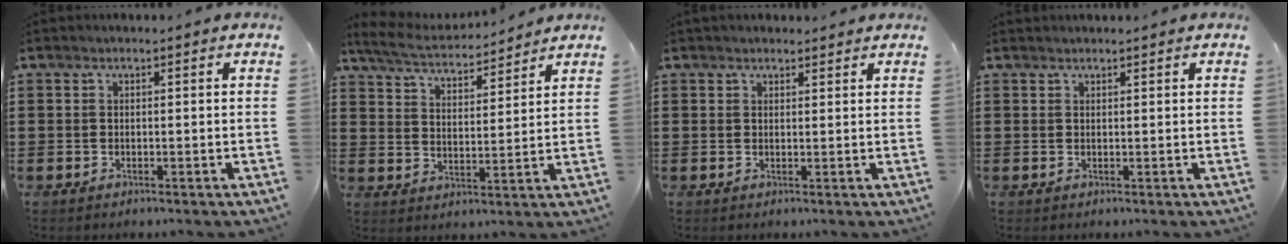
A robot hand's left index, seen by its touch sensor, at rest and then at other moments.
{"total": 5.3, "force": [5.1, 0.6, 1.4], "torque": [-0.055, -0.030, 0.086]}
{"total": 1.5, "force": [1.4, 0.5, 0.1], "torque": [-0.005, 0.003, 0.028]}
{"total": 0.7, "force": [0.7, 0.1, 0.1], "torque": [-0.003, -0.001, 0.014]}